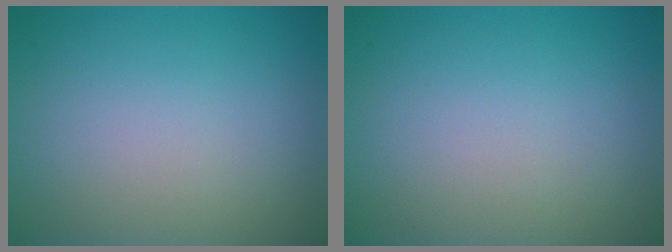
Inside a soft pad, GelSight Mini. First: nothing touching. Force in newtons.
{"total": 0.0}